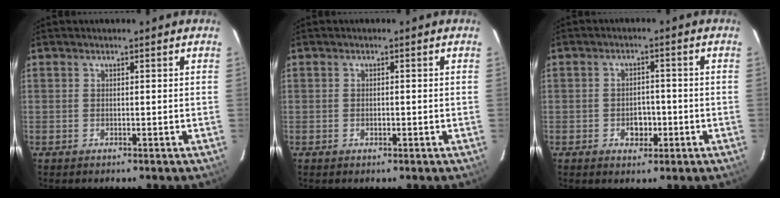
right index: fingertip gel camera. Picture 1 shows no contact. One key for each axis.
{"total": 0.9, "fx": -0.2, "fy": 0.8, "fz": 0.3, "tx": -0.004, "ty": 0.000, "tz": -0.003}
{"total": 3.9, "fx": -1.3, "fy": 3.0, "fz": 2.0, "tx": -0.038, "ty": 0.005, "tz": -0.011}